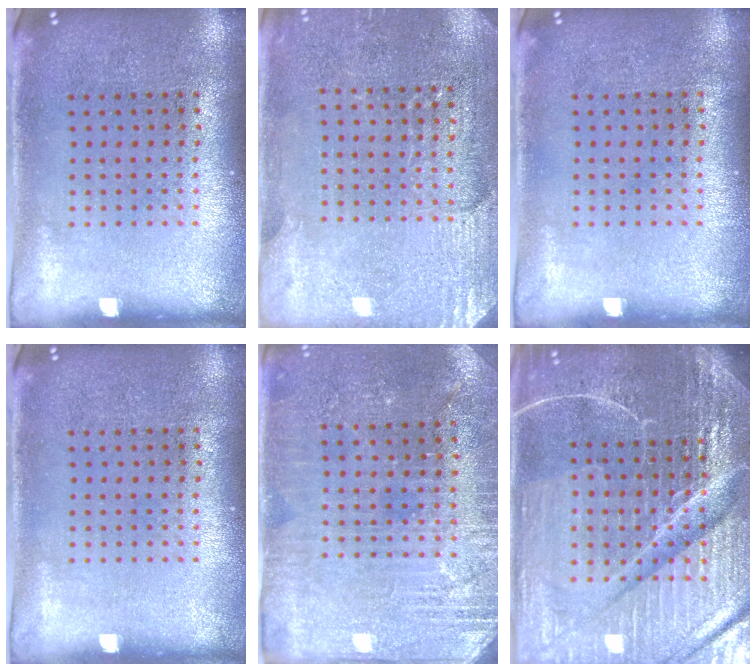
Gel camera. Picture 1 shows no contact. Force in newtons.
{"total": 2.9, "press": 2.9, "slide": 0.5}
{"total": 0.0}
{"total": 0.0}
{"total": 2.8, "press": 2.8, "slide": 0.5}
{"total": 6.8, "press": 6.0, "slide": 3.3}